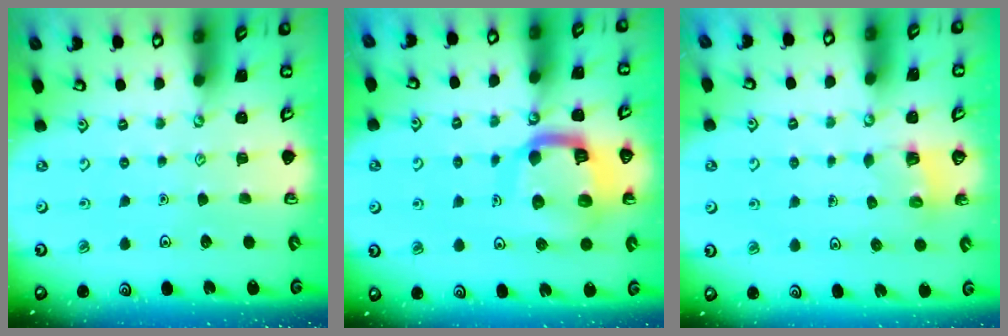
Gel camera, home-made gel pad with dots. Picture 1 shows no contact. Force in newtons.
{"total": 13.2, "press": 13.1, "slide": 1.5}
{"total": 2.6, "press": 2.6, "slide": 0.3}